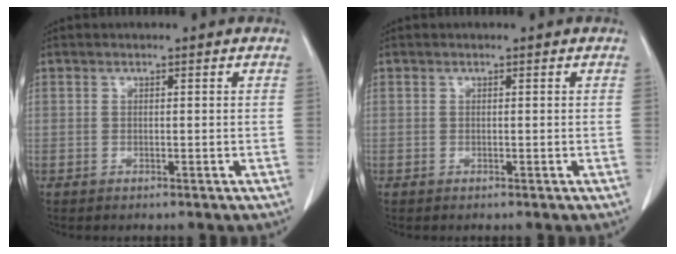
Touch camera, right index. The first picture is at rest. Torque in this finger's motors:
{"motor_torque": [0.00, 0.00, 0.03, 0.00]}